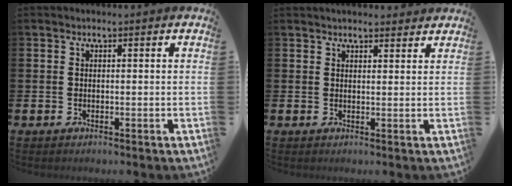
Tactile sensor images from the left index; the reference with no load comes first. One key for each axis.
{"total": 2.2, "fx": 2.2, "fy": 0.5, "fz": 0.2, "tx": 0.004, "ty": -0.010, "tz": 0.037}